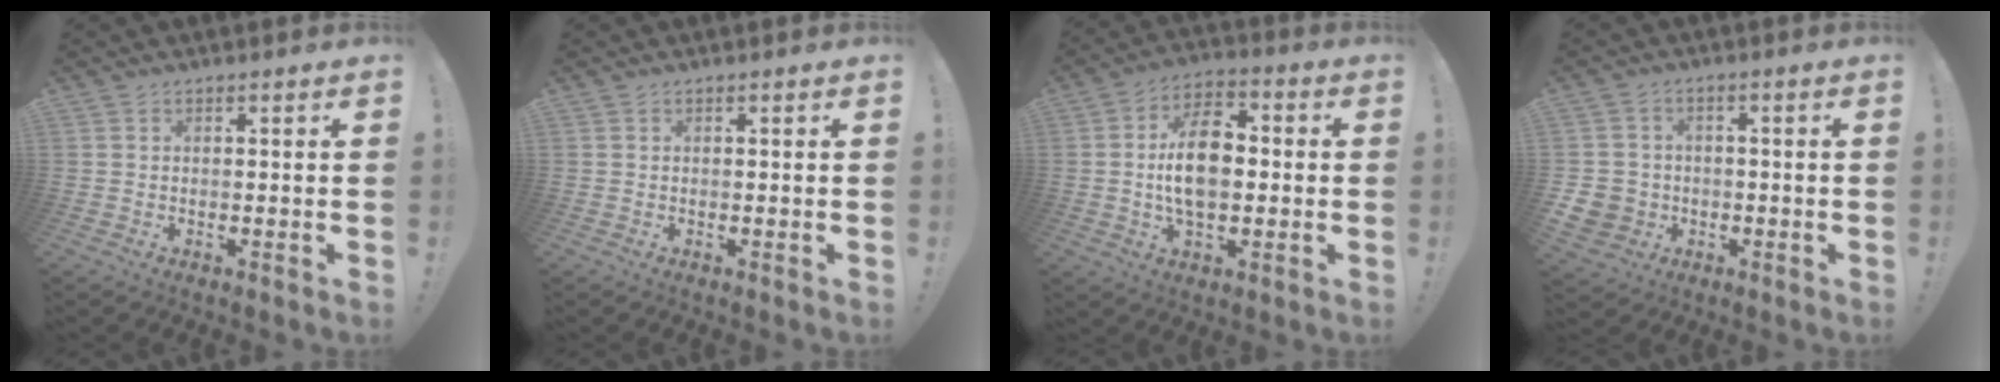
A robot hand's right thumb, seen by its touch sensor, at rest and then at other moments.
{"total": 0.0}
{"total": 14.4, "force": [-0.3, 8.7, 11.5], "torque": [-0.200, 0.008, -0.009]}
{"total": 6.7, "force": [-1.8, 6.1, 2.1], "torque": [-0.036, 0.016, -0.029]}